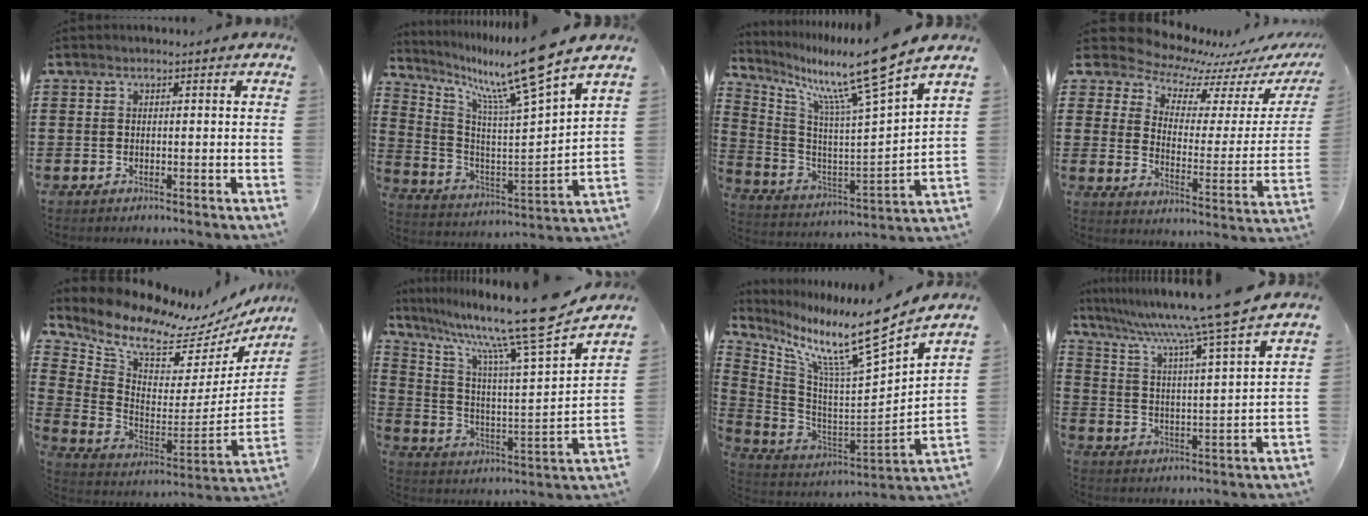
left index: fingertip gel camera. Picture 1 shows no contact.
{"total": 12.1, "force": [9.9, -1.1, 7.0], "torque": [-0.154, -0.075, 0.152]}
{"total": 12.8, "force": [10.0, -0.6, 7.9], "torque": [-0.163, -0.076, 0.152]}
{"total": 7.1, "force": [6.7, 2.3, 0.9], "torque": [-0.048, -0.062, 0.112]}
{"total": 8.7, "force": [7.6, 2.4, 3.3], "torque": [-0.102, -0.069, 0.127]}
{"total": 15.7, "force": [12.4, 0.2, 9.5], "torque": [-0.194, -0.079, 0.192]}
{"total": 12.4, "force": [9.7, 0.5, 7.7], "torque": [-0.164, -0.081, 0.151]}
{"total": 8.6, "force": [7.0, -1.8, 4.7], "torque": [-0.119, -0.055, 0.104]}